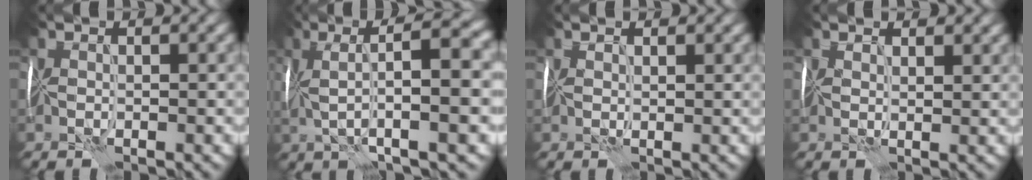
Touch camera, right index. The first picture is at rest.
{"total": 8.6, "force": [1.5, 1.9, 8.3], "torque": [-0.129, 0.022, 0.022]}
{"total": 1.1, "force": [0.9, 0.4, 0.3], "torque": [-0.002, 0.006, 0.012]}
{"total": 2.3, "force": [1.8, 1.0, 1.0], "torque": [-0.015, 0.004, 0.023]}